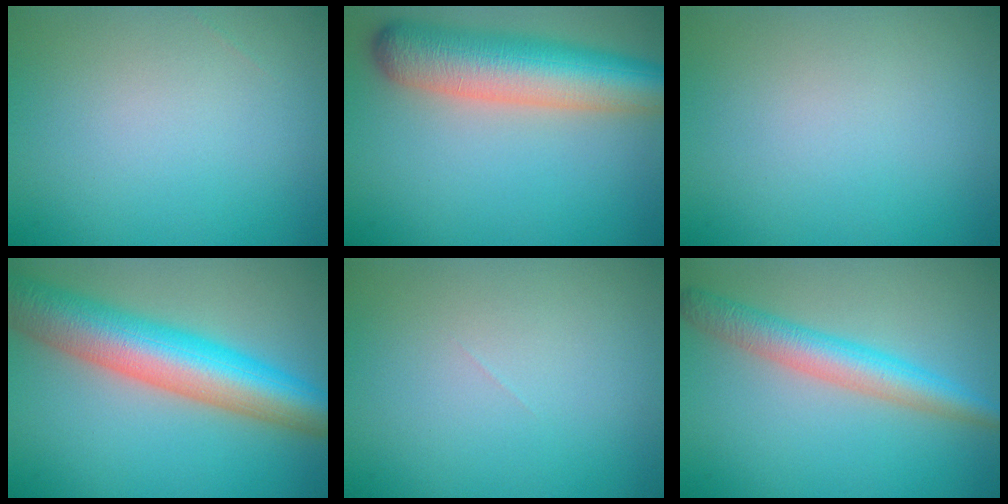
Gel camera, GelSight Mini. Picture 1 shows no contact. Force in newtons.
{"total": 9.0, "press": 9.0, "slide": 0.6}
{"total": 0.0}
{"total": 10.0, "press": 10.0, "slide": 0.3}
{"total": 0.0}
{"total": 4.5, "press": 4.5, "slide": 0.0}